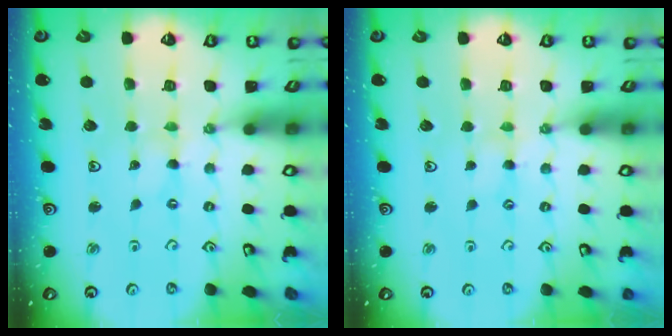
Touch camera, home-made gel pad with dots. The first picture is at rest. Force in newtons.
{"total": 1.8, "press": 1.8, "slide": 0.2}